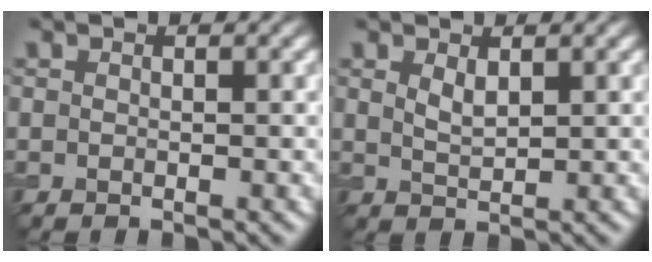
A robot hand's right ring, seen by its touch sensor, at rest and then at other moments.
{"total": 1.5, "force": [0.9, 0.6, 1.1], "torque": [-0.025, -0.003, 0.021]}